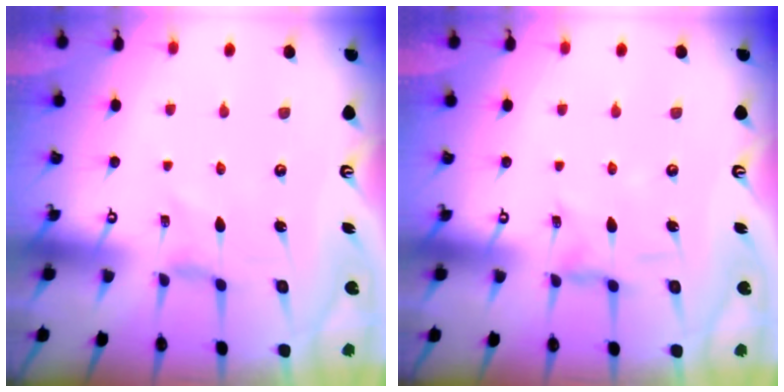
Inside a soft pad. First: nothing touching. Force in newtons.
{"total": 2.8, "press": 2.8, "slide": 0.3}